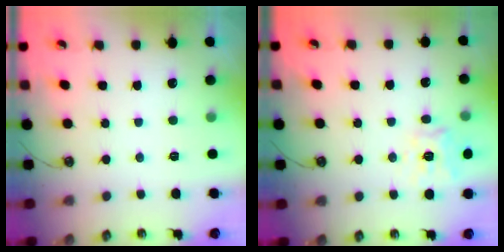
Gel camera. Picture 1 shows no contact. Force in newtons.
{"total": 12.1, "press": 11.9, "slide": 1.6}